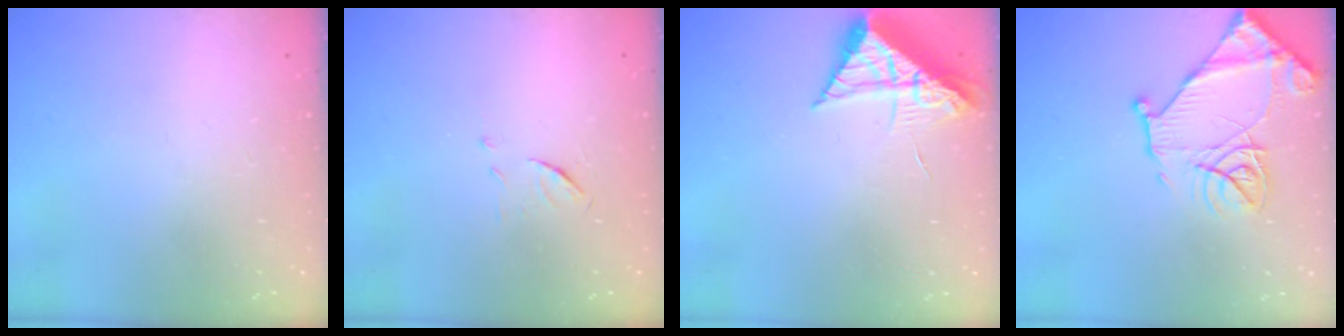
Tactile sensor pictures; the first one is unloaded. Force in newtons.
{"total": 6.3, "press": 6.3, "slide": 0.6}
{"total": 9.4, "press": 9.4, "slide": 0.5}
{"total": 15.2, "press": 15.2, "slide": 1.5}